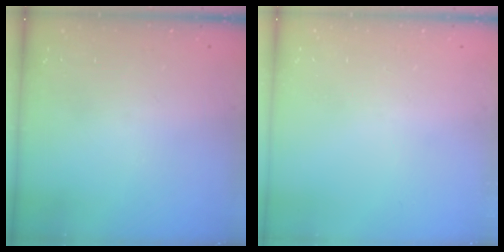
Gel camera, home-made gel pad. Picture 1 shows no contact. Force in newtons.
{"total": 0.0}